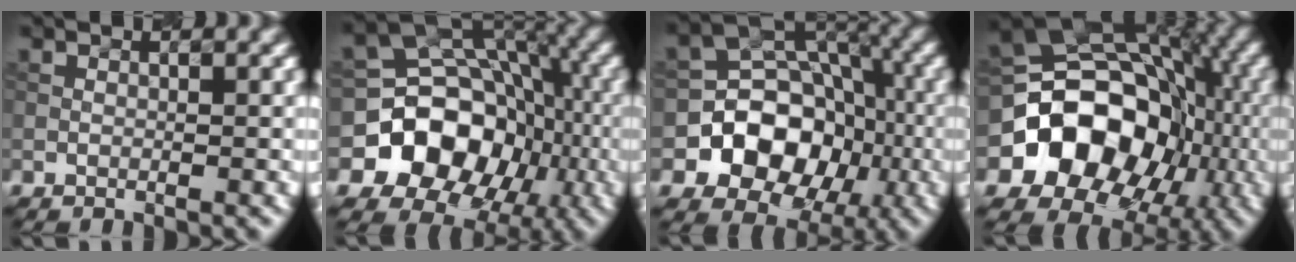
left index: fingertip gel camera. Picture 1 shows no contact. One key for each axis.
{"total": 11.6, "fx": -3.5, "fy": 9.5, "fz": 5.7, "tx": -0.091, "ty": 0.004, "tz": -0.078}
{"total": 9.4, "fx": -2.7, "fy": 7.7, "fz": 4.6, "tx": -0.052, "ty": -0.001, "tz": -0.074}
{"total": 13.1, "fx": -3.3, "fy": 10.2, "fz": 7.6, "tx": -0.103, "ty": 0.000, "tz": -0.065}